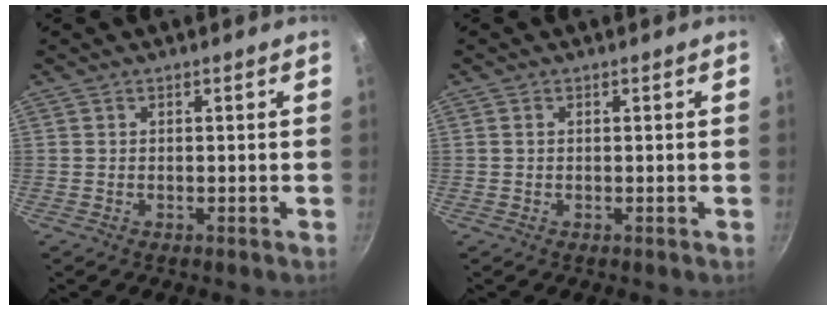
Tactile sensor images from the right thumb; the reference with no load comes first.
{"total": 0.6, "force": [0.1, 0.5, 0.4], "torque": [-0.006, 0.003, 0.001]}